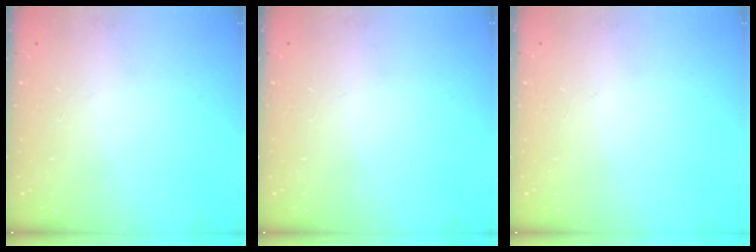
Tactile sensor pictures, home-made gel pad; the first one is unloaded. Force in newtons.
{"total": 0.0}
{"total": 1.0, "press": 0.0, "slide": 1.0}